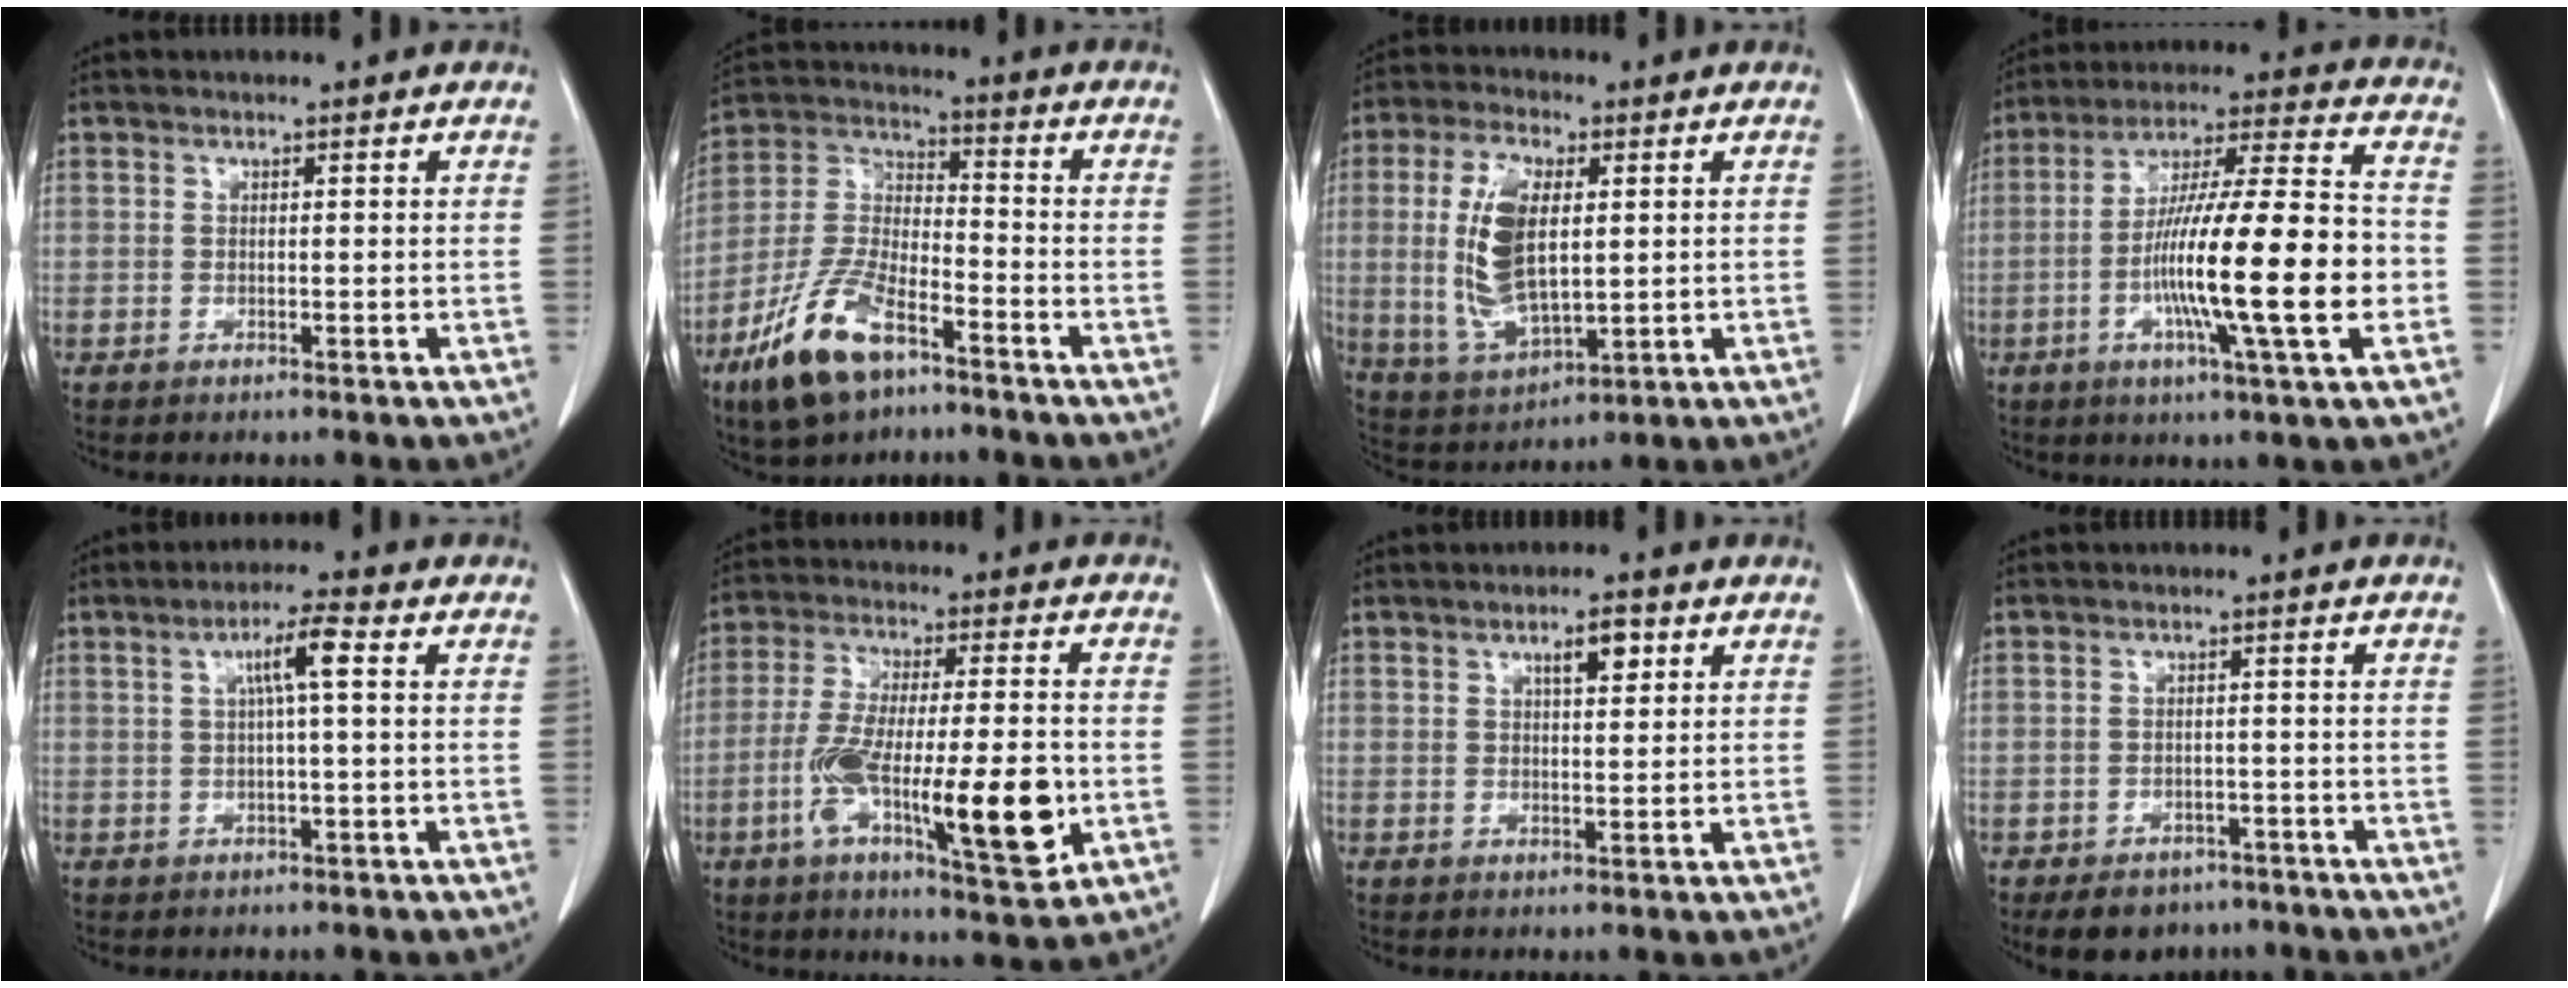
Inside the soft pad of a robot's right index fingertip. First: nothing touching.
{"total": 14.3, "force": [-8.6, 5.5, 10.0], "torque": [-0.220, -0.008, -0.163]}
{"total": 12.8, "force": [1.1, 5.2, 11.6], "torque": [-0.254, 0.000, 0.030]}
{"total": 20.2, "force": [-4.4, 1.0, 19.7], "torque": [-0.331, -0.002, -0.075]}
{"total": 4.9, "force": [1.1, 0.5, 4.8], "torque": [-0.088, 0.013, 0.021]}
{"total": 17.9, "force": [-4.6, 3.7, 16.9], "torque": [-0.286, -0.003, -0.067]}
{"total": 4.0, "force": [1.8, 1.3, 3.3], "torque": [-0.056, 0.003, 0.031]}
{"total": 7.9, "force": [-5.7, 5.0, 2.2], "torque": [-0.028, 0.012, -0.077]}